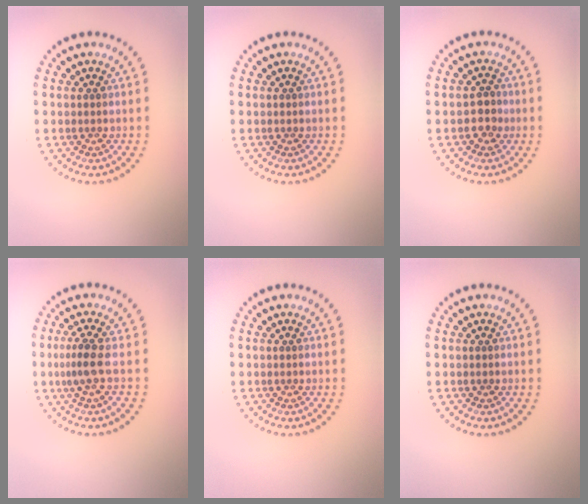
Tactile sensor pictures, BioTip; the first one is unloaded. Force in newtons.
{"total": 0.0}
{"total": 1.9, "press": 1.8, "slide": 0.6}
{"total": 2.2, "press": 1.6, "slide": 1.6}
{"total": 0.0}
{"total": 0.0}